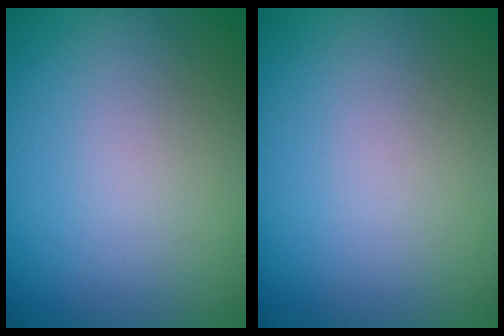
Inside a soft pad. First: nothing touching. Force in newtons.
{"total": 0.0}